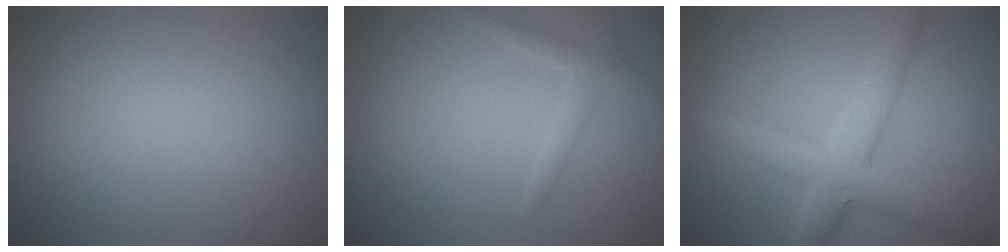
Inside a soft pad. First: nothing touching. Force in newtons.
{"total": 1.6, "press": 1.6, "slide": 0.1}
{"total": 5.3, "press": 5.3, "slide": 0.2}